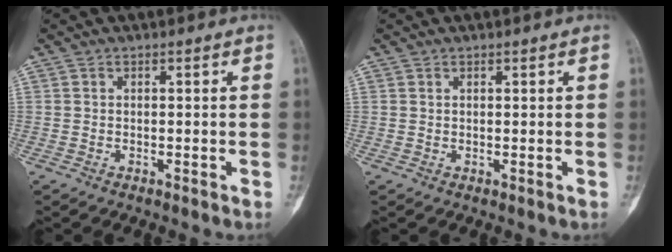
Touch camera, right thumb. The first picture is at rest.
{"total": 0.0}